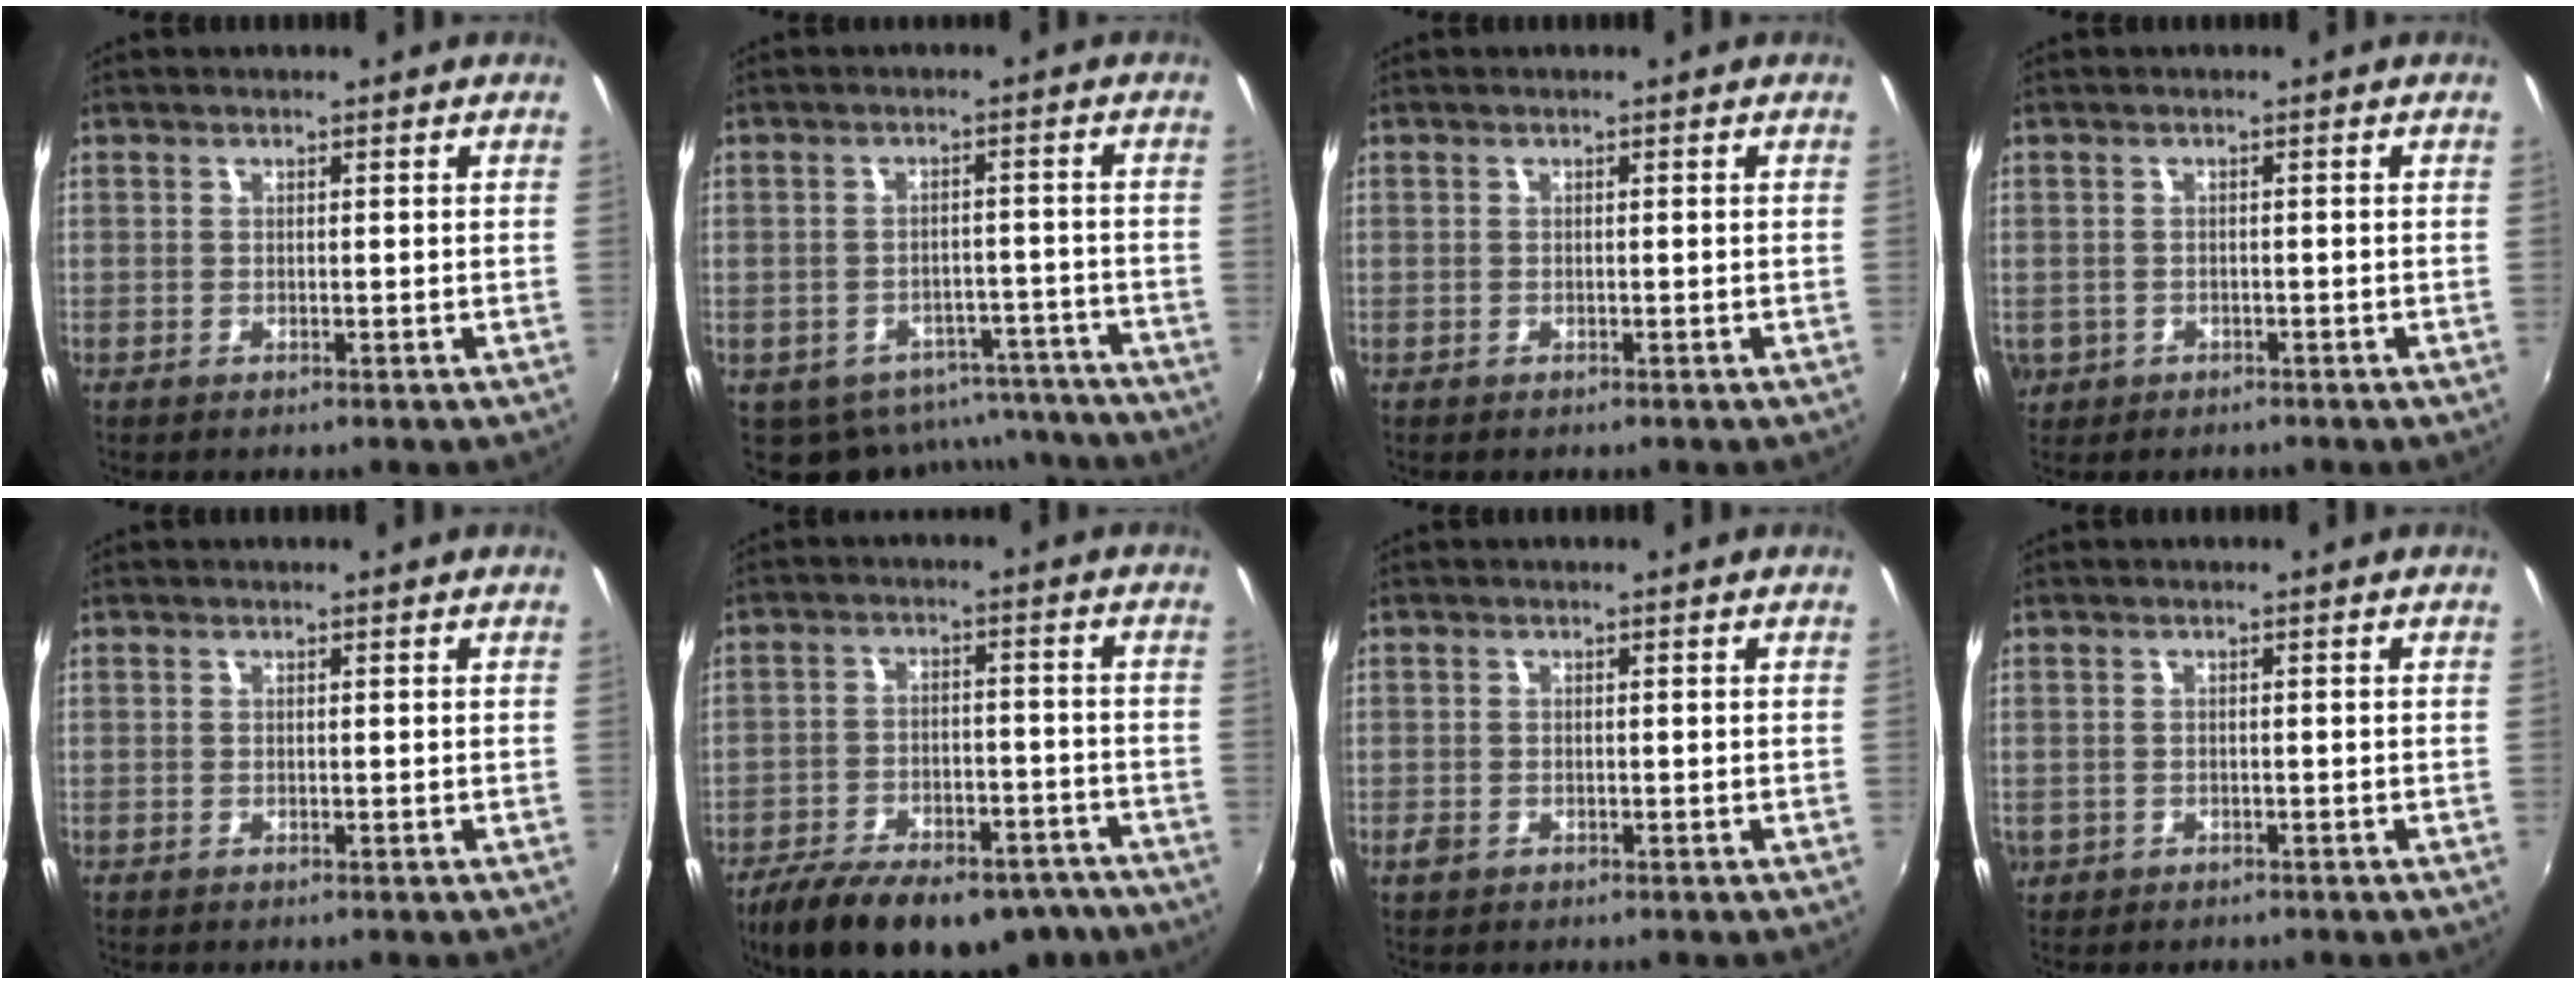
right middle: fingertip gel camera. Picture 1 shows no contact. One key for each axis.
{"total": 12.6, "fx": -10.2, "fy": 6.7, "fz": 2.9, "tx": -0.061, "ty": 0.018, "tz": -0.113}
{"total": 0.0}
{"total": 5.1, "fx": -1.6, "fy": 4.4, "fz": 1.8, "tx": -0.053, "ty": -0.007, "tz": -0.019}
{"total": 0.0}
{"total": 20.9, "fx": -15.8, "fy": 8.7, "fz": 10.5, "tx": -0.203, "ty": -0.014, "tz": -0.221}
{"total": 1.6, "fx": -0.9, "fy": 1.1, "fz": 0.7, "tx": -0.015, "ty": -0.004, "tz": -0.017}
{"total": 2.7, "fx": -0.8, "fy": 2.4, "fz": 0.9, "tx": -0.024, "ty": -0.005, "tz": -0.007}